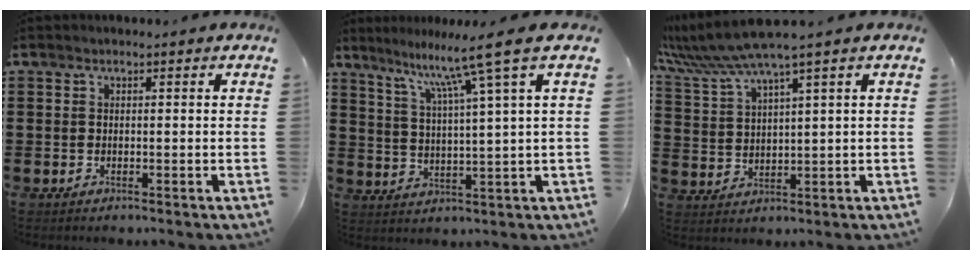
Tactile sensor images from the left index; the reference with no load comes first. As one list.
[{"total": 9.0, "force": [5.9, -1.4, 6.7], "torque": [-0.139, -0.024, 0.090]}, {"total": 6.6, "force": [5.0, -0.2, 4.3], "torque": [-0.108, -0.023, 0.085]}]